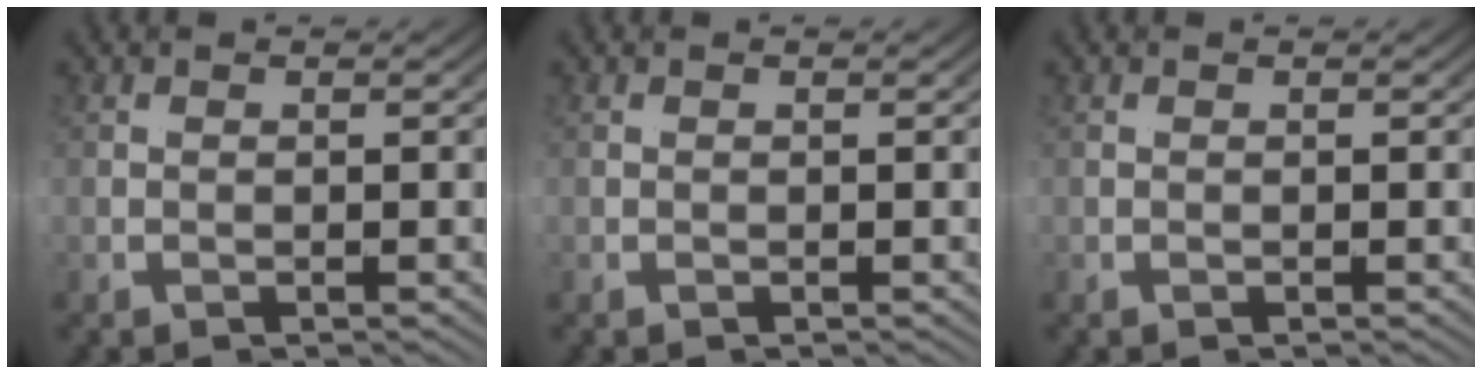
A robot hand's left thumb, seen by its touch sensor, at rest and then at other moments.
{"total": 0.0}
{"total": 0.0}